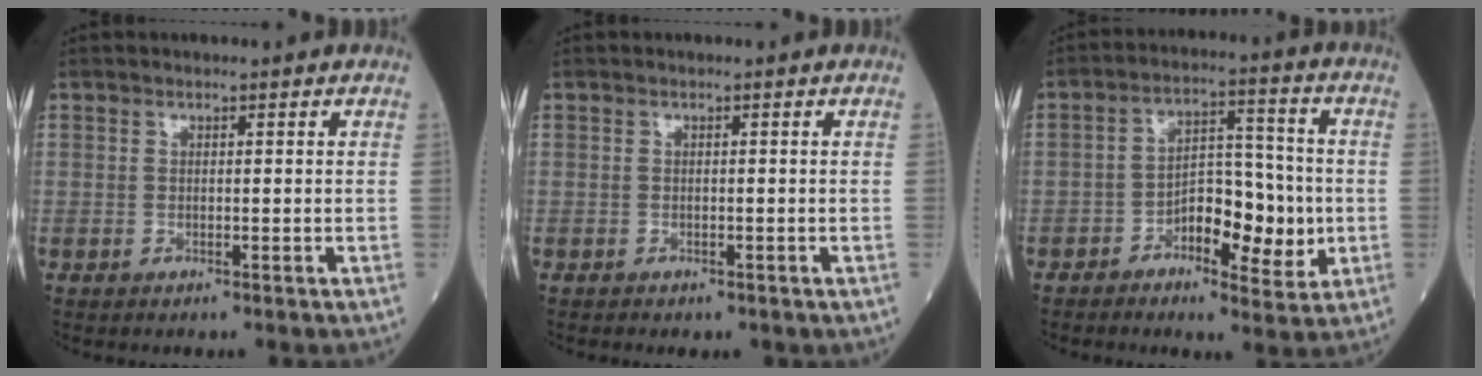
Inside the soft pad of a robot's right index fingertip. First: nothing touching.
{"total": 1.7, "force": [-1.2, 1.0, 0.7], "torque": [-0.014, -0.002, -0.009]}
{"total": 9.8, "force": [-2.7, 4.5, 8.3], "torque": [-0.126, 0.015, -0.046]}